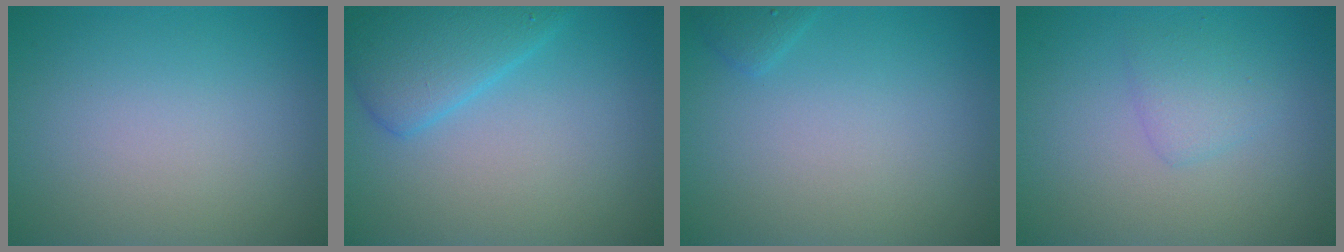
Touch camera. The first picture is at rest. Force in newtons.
{"total": 4.3, "press": 4.2, "slide": 0.4}
{"total": 0.9, "press": 0.9, "slide": 0.0}
{"total": 1.6, "press": 1.6, "slide": 0.1}